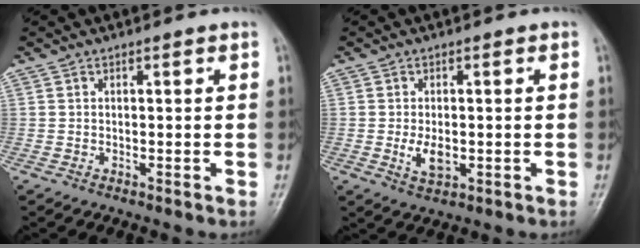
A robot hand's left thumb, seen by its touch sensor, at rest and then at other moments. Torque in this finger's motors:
{"motor_torque": [0.13, 0.22, 0.40, 0.04, 0.01]}